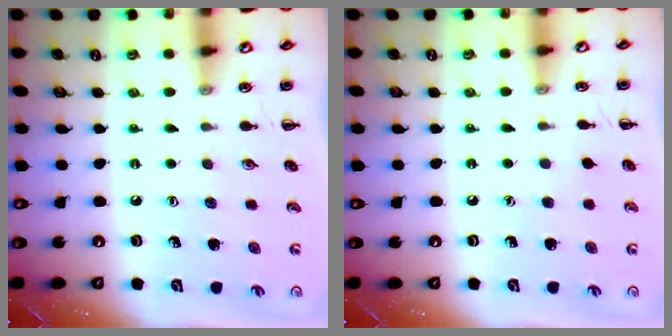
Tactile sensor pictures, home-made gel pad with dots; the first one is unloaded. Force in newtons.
{"total": 2.3, "press": 2.1, "slide": 0.9}